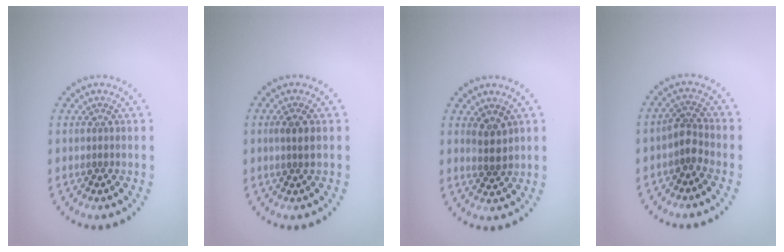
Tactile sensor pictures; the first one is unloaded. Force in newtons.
{"total": 1.2, "press": 1.0, "slide": 0.6}
{"total": 1.8, "press": 1.4, "slide": 1.1}
{"total": 1.8, "press": 1.4, "slide": 1.1}